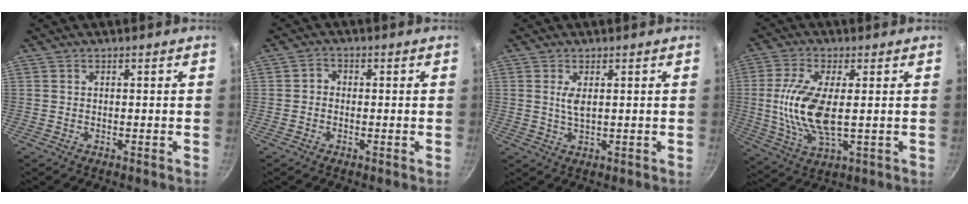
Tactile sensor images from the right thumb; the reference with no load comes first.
{"total": 1.7, "force": [-0.5, 1.5, 0.8], "torque": [-0.010, 0.010, -0.015]}
{"total": 2.8, "force": [0.8, 1.0, 2.5], "torque": [-0.050, -0.007, 0.017]}
{"total": 12.6, "force": [0.6, 5.0, 11.5], "torque": [-0.242, -0.009, 0.012]}